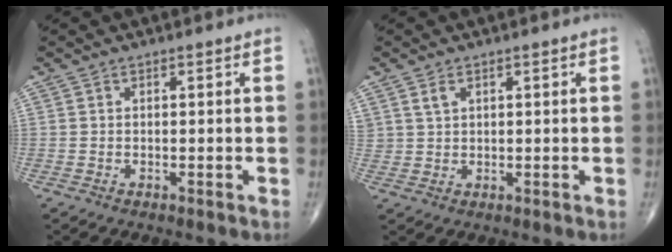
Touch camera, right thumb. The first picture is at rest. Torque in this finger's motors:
{"motor_torque": [0.11, -0.62, 0.27, 0.25, 0.00]}